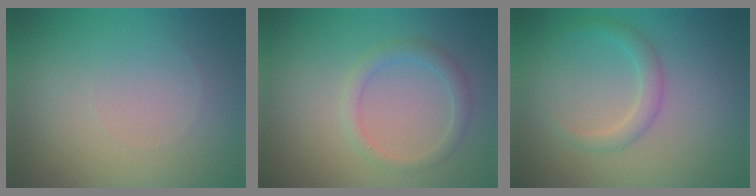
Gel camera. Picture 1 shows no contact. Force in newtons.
{"total": 1.9, "press": 1.9, "slide": 0.1}
{"total": 1.8, "press": 1.8, "slide": 0.1}